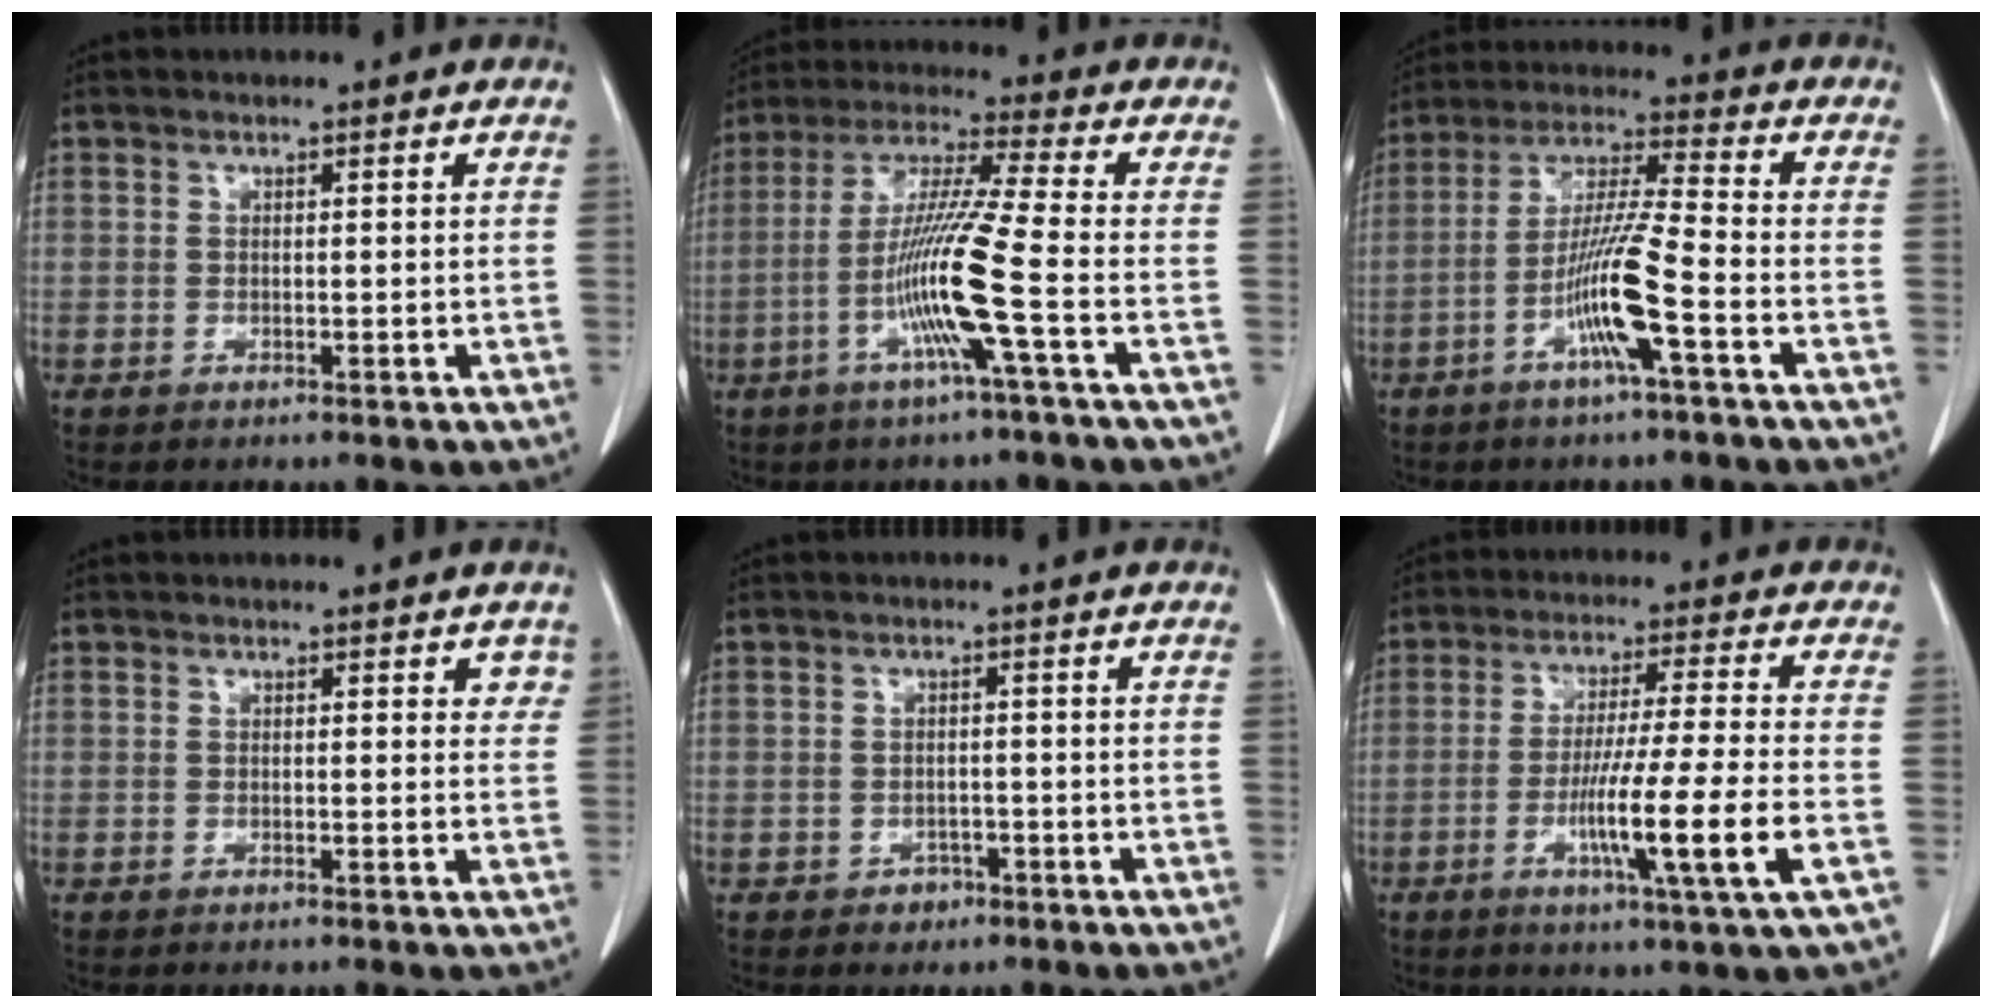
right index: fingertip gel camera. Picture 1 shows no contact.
{"total": 12.1, "force": [-3.8, -1.7, 11.3], "torque": [-0.226, -0.007, -0.081]}
{"total": 10.4, "force": [-4.1, -0.4, 9.5], "torque": [-0.188, -0.001, -0.082]}
{"total": 2.0, "force": [1.1, 1.2, 1.2], "torque": [-0.002, 0.002, 0.008]}
{"total": 2.3, "force": [-1.2, 1.9, 0.5], "torque": [0.001, 0.008, -0.015]}
{"total": 12.4, "force": [-3.7, -1.3, 11.8], "torque": [-0.212, -0.020, -0.069]}